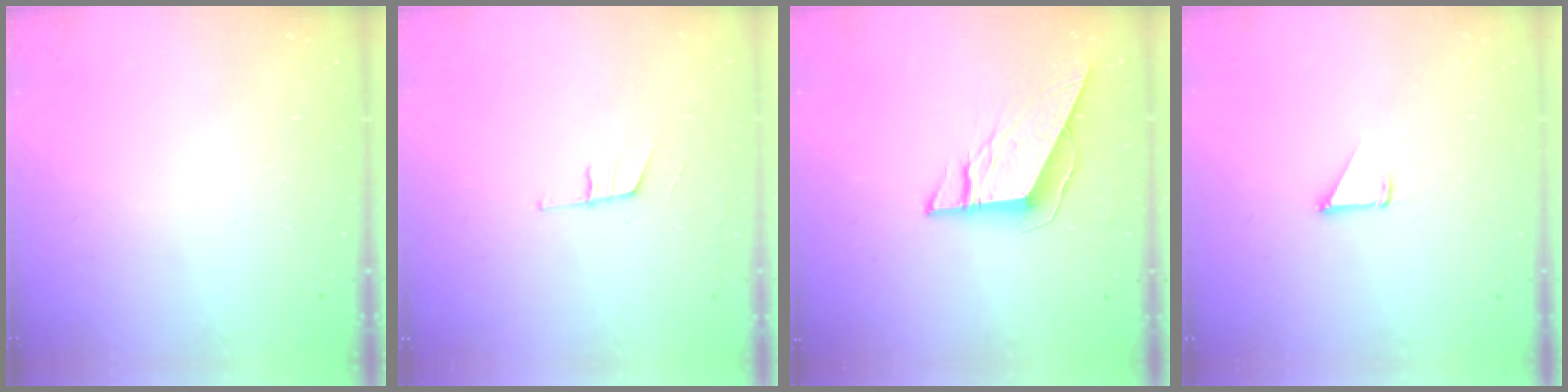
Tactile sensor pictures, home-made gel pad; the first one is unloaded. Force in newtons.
{"total": 7.7, "press": 7.2, "slide": 2.8}
{"total": 9.0, "press": 9.0, "slide": 1.0}
{"total": 1.5, "press": 1.5, "slide": 0.1}